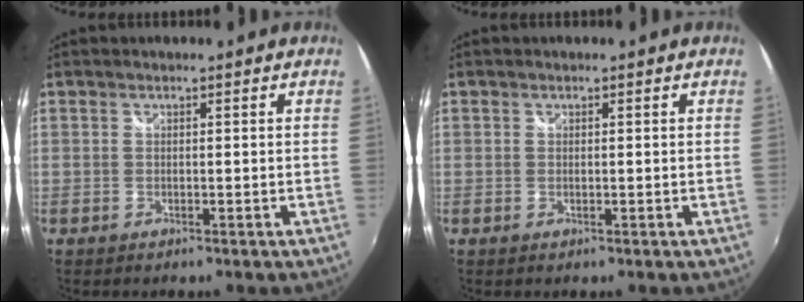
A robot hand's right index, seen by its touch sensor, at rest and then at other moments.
{"total": 0.0}